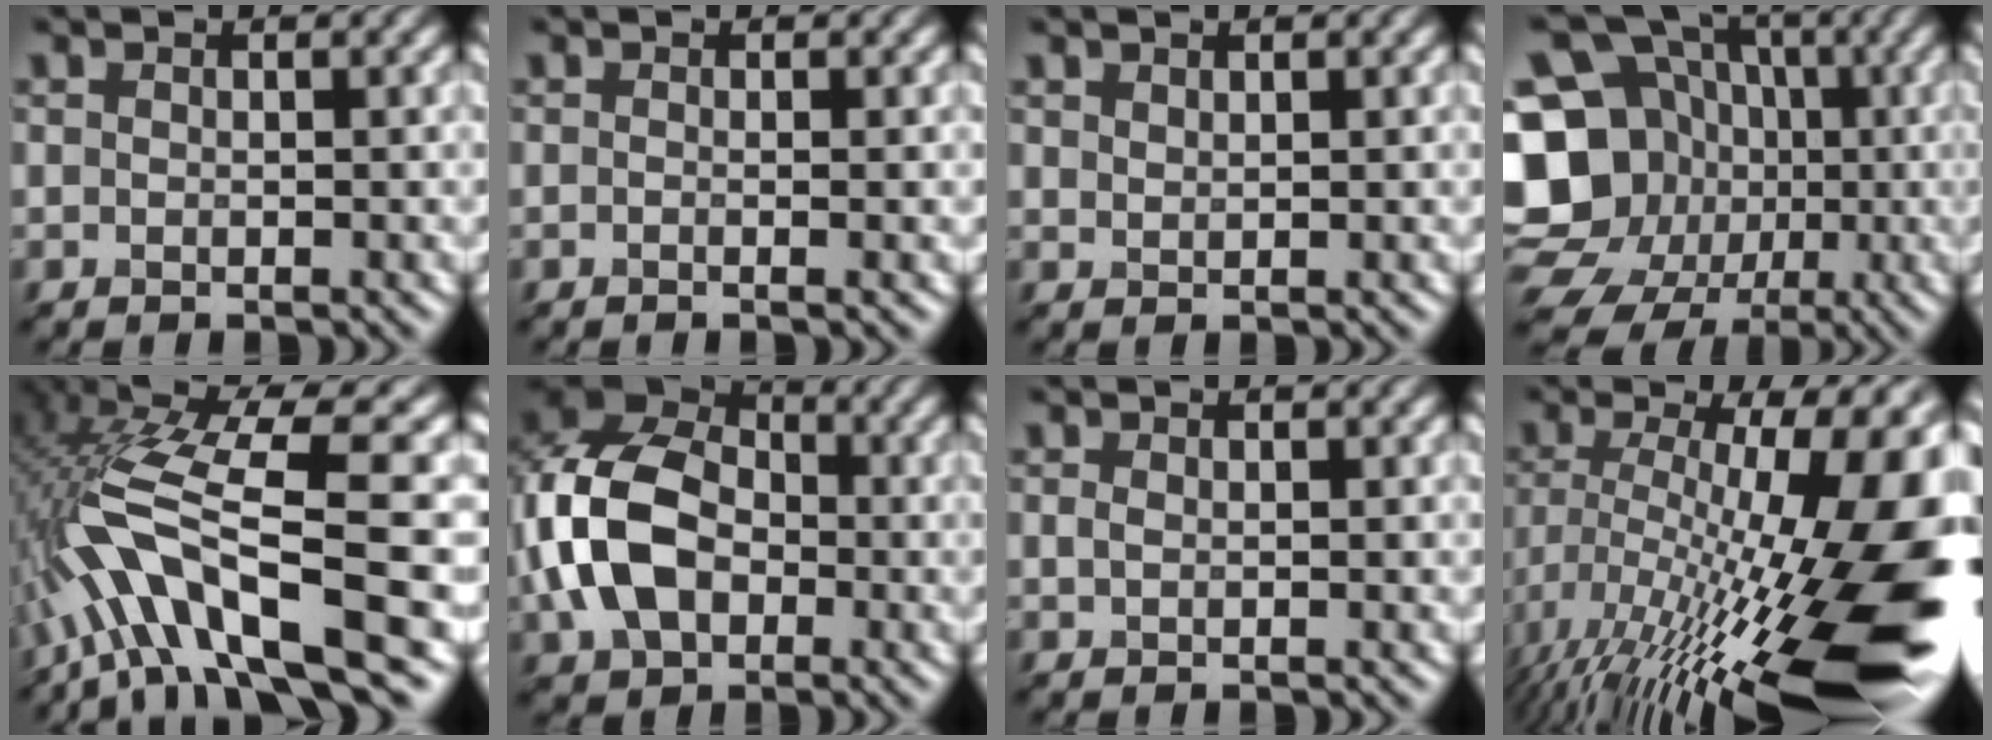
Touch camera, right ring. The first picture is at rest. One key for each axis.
{"total": 1.0, "fx": -0.2, "fy": 0.4, "fz": 0.9, "tx": -0.012, "ty": -0.008, "tz": -0.011}
{"total": 0.8, "fx": 0.8, "fy": 0.3, "fz": 0.1, "tx": -0.005, "ty": -0.001, "tz": 0.017}
{"total": 19.4, "fx": -2.9, "fy": 17.5, "fz": 7.9, "tx": -0.183, "ty": -0.012, "tz": -0.076}
{"total": 13.2, "fx": -3.1, "fy": 3.4, "fz": 12.4, "tx": -0.226, "ty": 0.022, "tz": -0.046}
{"total": 10.2, "fx": -1.5, "fy": 7.5, "fz": 6.8, "tx": -0.164, "ty": 0.005, "tz": -0.043}
{"total": 0.6, "fx": 0.2, "fy": 0.4, "fz": 0.3, "tx": -0.009, "ty": 0.000, "tz": 0.003}
{"total": 19.3, "fx": -4.8, "fy": 6.1, "fz": 17.6, "tx": -0.268, "ty": -0.003, "tz": -0.075}